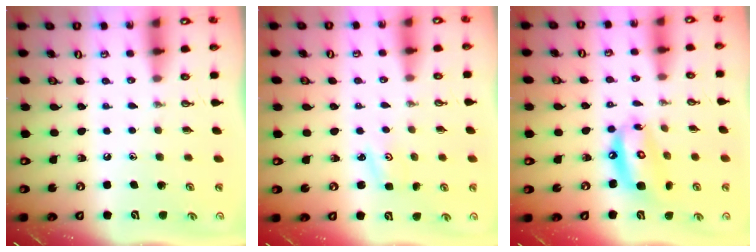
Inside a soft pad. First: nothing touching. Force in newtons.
{"total": 2.2, "press": 2.2, "slide": 0.3}
{"total": 12.3, "press": 12.2, "slide": 1.9}